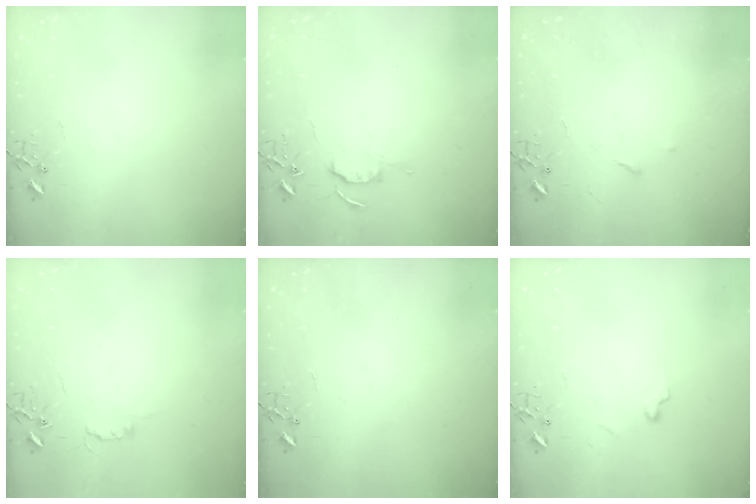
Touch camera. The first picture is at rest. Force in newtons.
{"total": 5.7, "press": 5.7, "slide": 0.6}
{"total": 2.9, "press": 2.8, "slide": 0.5}
{"total": 4.4, "press": 4.4, "slide": 0.6}
{"total": 0.0}
{"total": 4.3, "press": 4.3, "slide": 0.6}